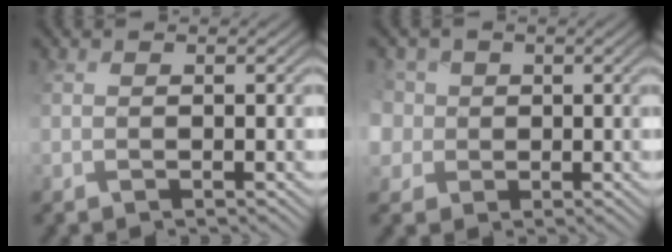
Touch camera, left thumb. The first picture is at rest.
{"total": 6.4, "force": [1.5, 5.9, 2.1], "torque": [-0.081, 0.022, -0.005]}